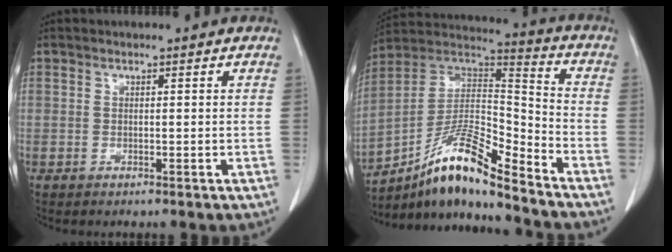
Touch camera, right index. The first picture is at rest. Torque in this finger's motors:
{"motor_torque": [1.04, -1.10, 0.42, 0.12]}